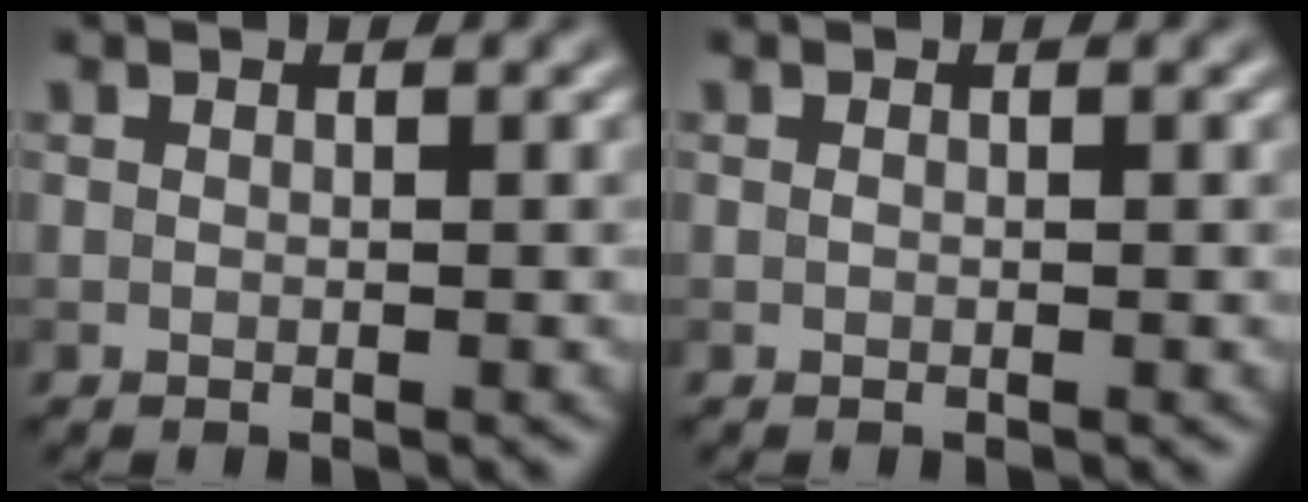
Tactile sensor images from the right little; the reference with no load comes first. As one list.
[{"total": 0.0}]